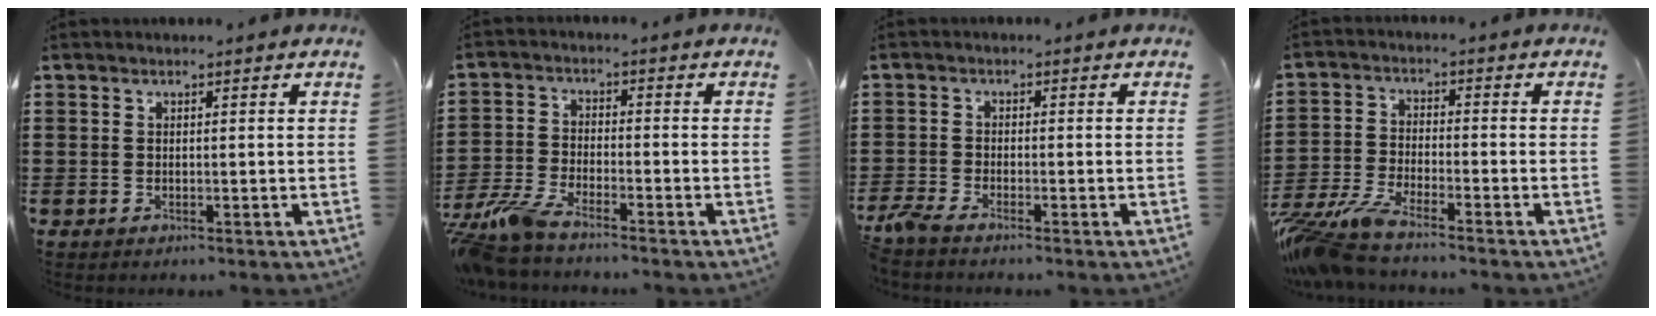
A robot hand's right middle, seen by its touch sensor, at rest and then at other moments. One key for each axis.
{"total": 5.9, "fx": -5.1, "fy": 0.9, "fz": 2.7, "tx": -0.086, "ty": -0.013, "tz": -0.106}
{"total": 2.2, "fx": -1.8, "fy": 0.2, "fz": 1.3, "tx": -0.052, "ty": -0.009, "tz": -0.045}
{"total": 6.8, "fx": -6.1, "fy": 0.5, "fz": 2.9, "tx": -0.090, "ty": -0.017, "tz": -0.126}